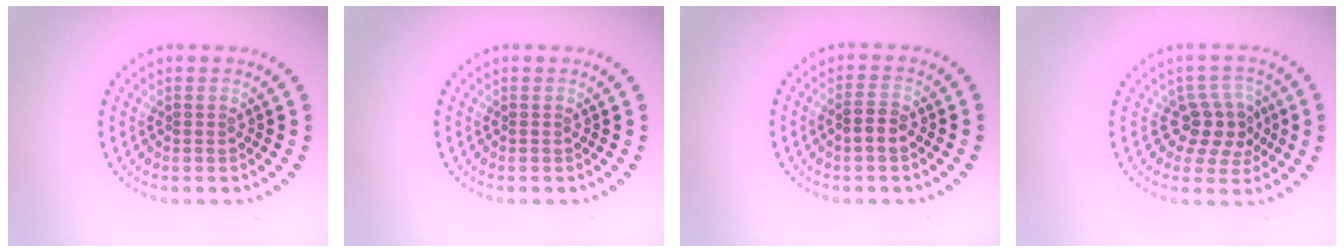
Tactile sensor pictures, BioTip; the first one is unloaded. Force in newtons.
{"total": 0.0}
{"total": 1.8, "press": 1.7, "slide": 0.3}
{"total": 3.3, "press": 2.9, "slide": 1.5}